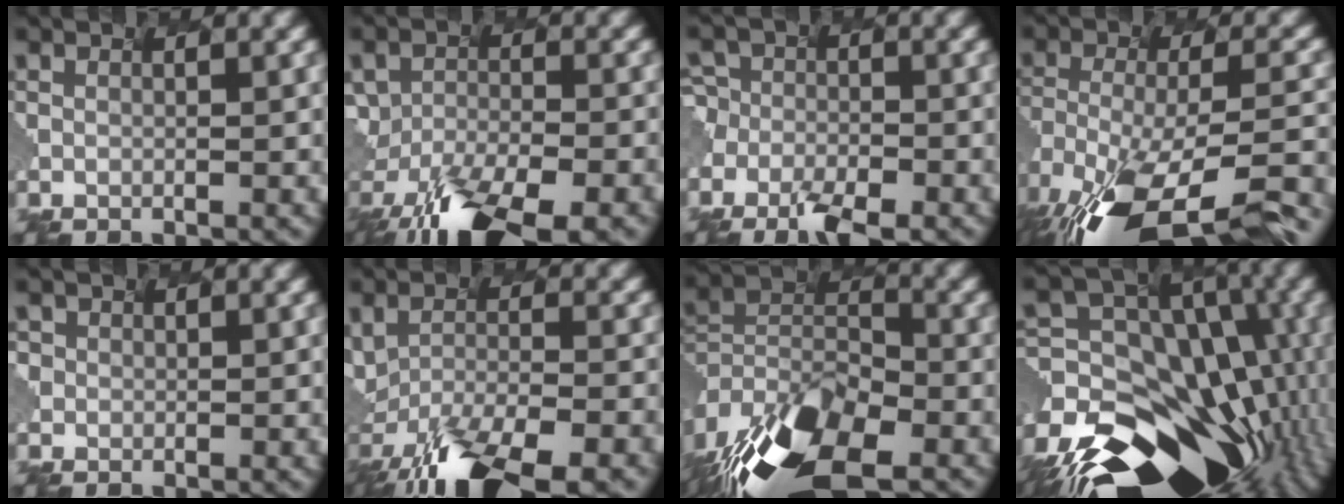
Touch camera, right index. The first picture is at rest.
{"total": 11.6, "force": [-8.5, 3.4, 7.1], "torque": [-0.164, -0.030, -0.123]}
{"total": 6.8, "force": [-5.2, 3.1, 3.0], "torque": [-0.073, -0.019, -0.070]}
{"total": 15.4, "force": [-11.0, 4.7, 9.7], "torque": [-0.236, -0.038, -0.135]}
{"total": 1.0, "force": [-0.2, 0.3, -1.0], "torque": [0.003, -0.002, 0.015]}
{"total": 11.3, "force": [-7.9, 2.6, 7.7], "torque": [-0.176, -0.024, -0.121]}
{"total": 15.3, "force": [-11.0, 7.2, 7.8], "torque": [-0.194, -0.022, -0.154]}
{"total": 18.0, "force": [-10.0, 11.1, 9.9], "torque": [-0.220, -0.004, -0.150]}